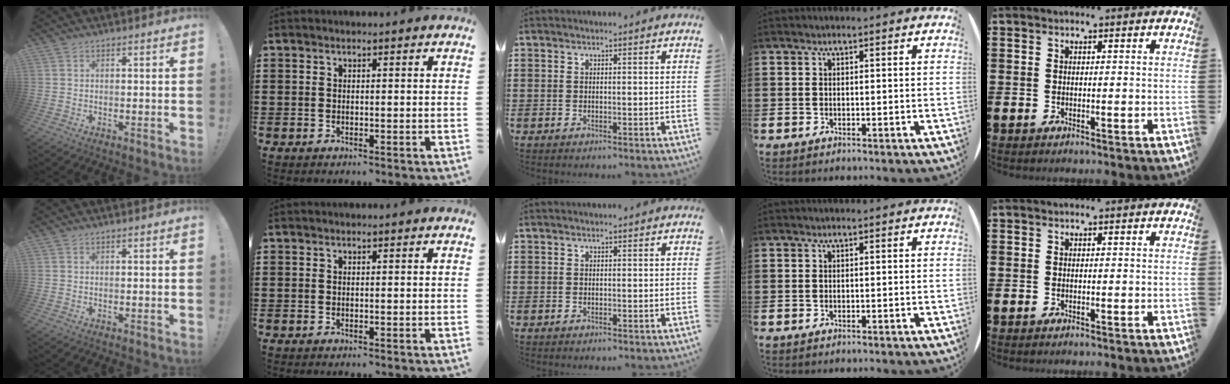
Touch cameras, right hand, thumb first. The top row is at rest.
{}